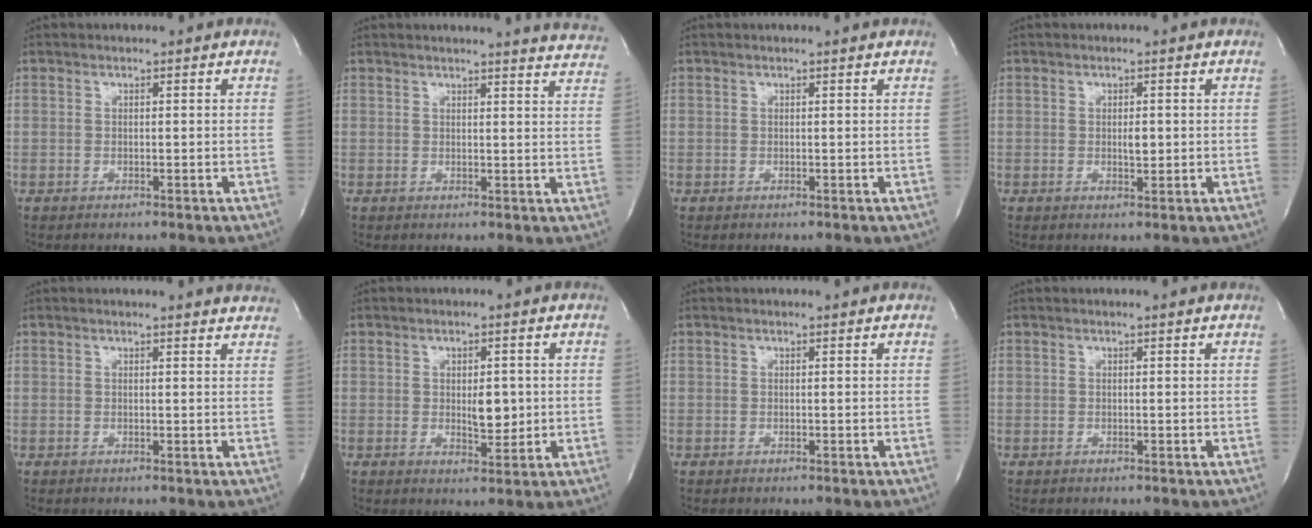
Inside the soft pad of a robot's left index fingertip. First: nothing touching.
{"total": 11.9, "force": [11.6, 0.4, 2.8], "torque": [-0.023, -0.062, 0.102]}
{"total": 0.8, "force": [0.8, -0.1, 0.3], "torque": [-0.007, 0.002, 0.010]}
{"total": 1.7, "force": [0.1, 0.6, 1.5], "torque": [-0.026, -0.001, 0.003]}
{"total": 7.1, "force": [7.0, 0.2, 1.4], "torque": [-0.011, -0.010, 0.055]}
{"total": 3.8, "force": [0.3, 1.7, 3.4], "torque": [-0.052, -0.006, 0.010]}
{"total": 1.2, "force": [1.1, 0.0, 0.3], "torque": [-0.010, 0.006, 0.013]}
{"total": 1.2, "force": [1.1, -0.2, 0.4], "torque": [-0.013, 0.005, 0.014]}